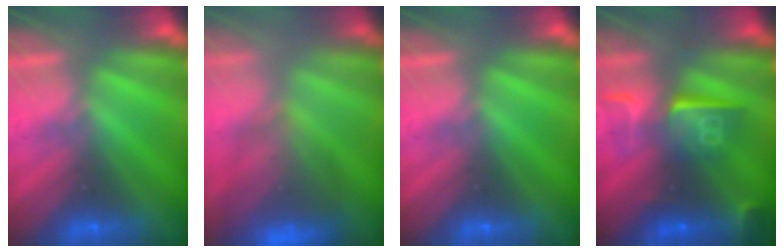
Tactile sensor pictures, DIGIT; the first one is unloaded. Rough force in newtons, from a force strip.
{"total": 8.5}
{"total": 0.0}
{"total": 7.3}